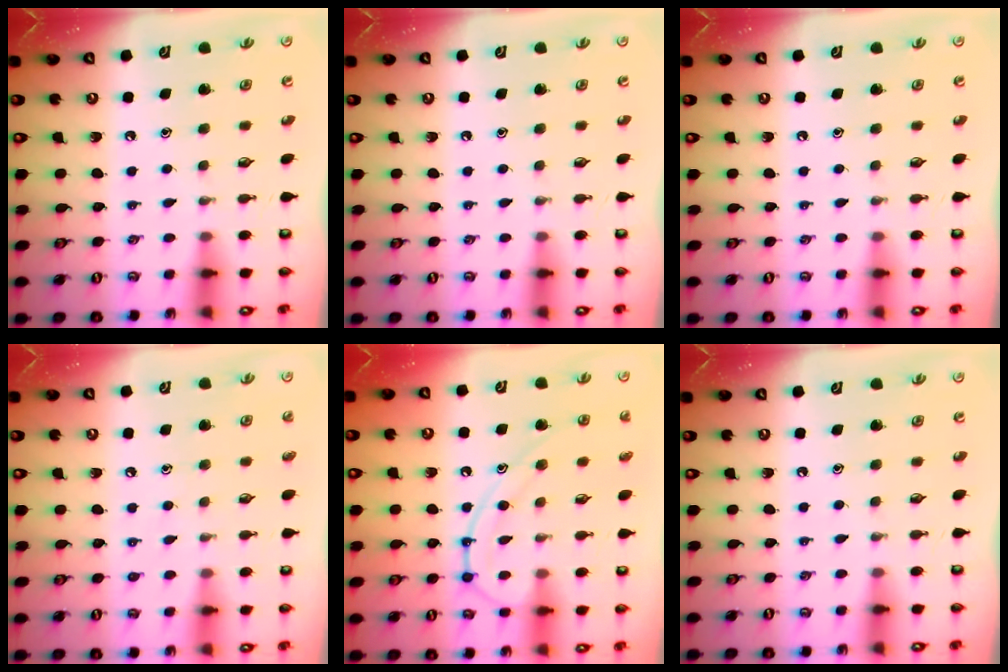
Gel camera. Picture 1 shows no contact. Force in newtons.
{"total": 0.0}
{"total": 0.0}
{"total": 5.6, "press": 5.6, "slide": 0.6}
{"total": 11.5, "press": 11.5, "slide": 0.8}
{"total": 0.0}